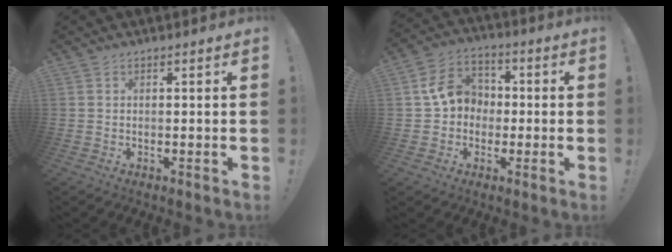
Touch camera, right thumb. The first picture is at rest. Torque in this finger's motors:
{"motor_torque": [1.07, 1.07, 0.10, 0.33, 0.00]}